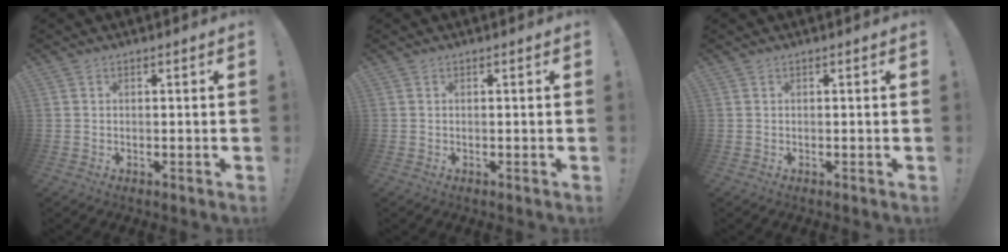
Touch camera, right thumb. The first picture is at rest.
{"total": 0.0}
{"total": 0.0}